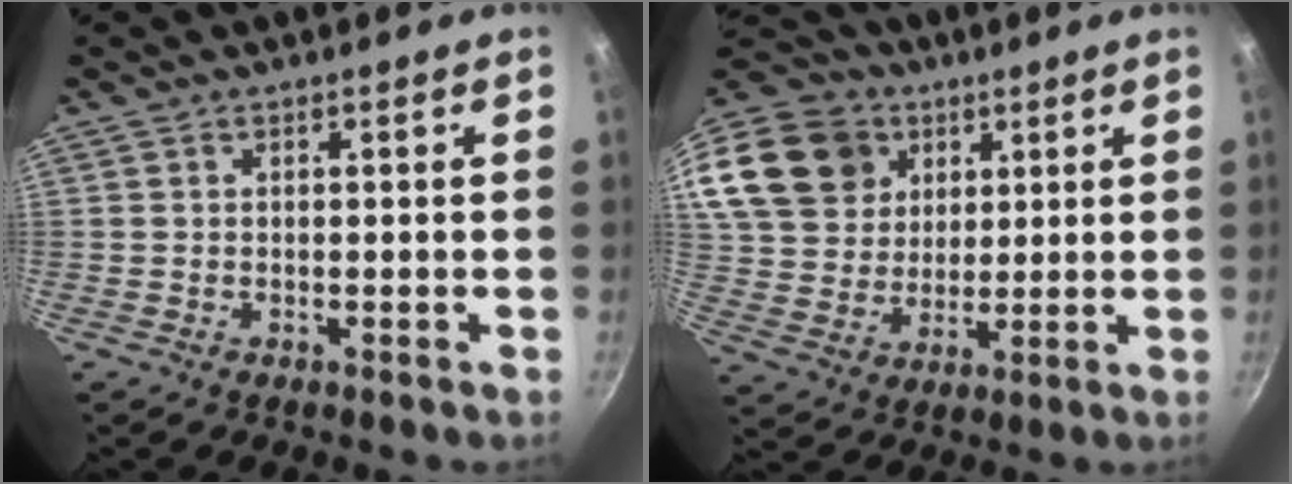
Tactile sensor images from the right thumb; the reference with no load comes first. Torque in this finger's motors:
{"motor_torque": [0.42, 3.19, 0.45, -0.23, 0.10]}